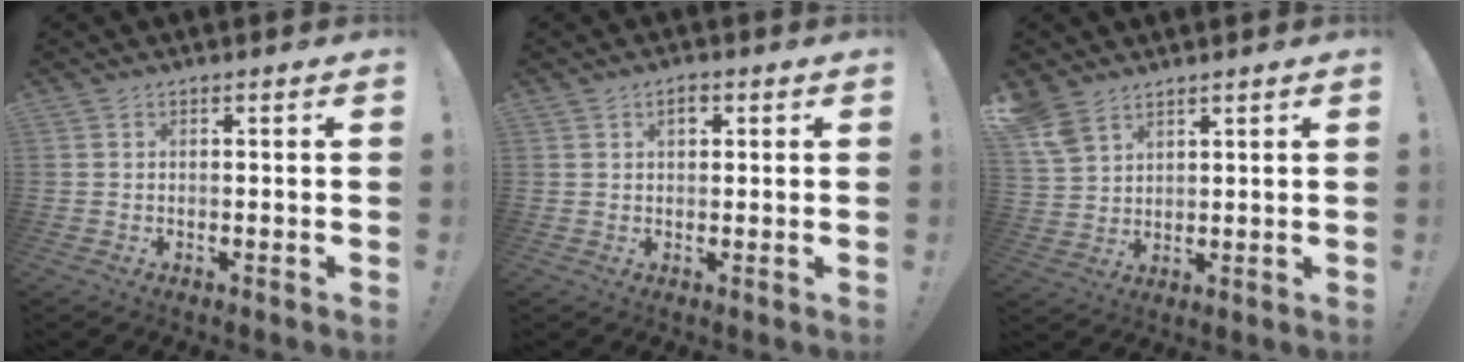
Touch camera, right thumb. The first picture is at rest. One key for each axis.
{"total": 2.9, "fx": 1.1, "fy": 1.8, "fz": 2.0, "tx": -0.023, "ty": 0.000, "tz": 0.015}
{"total": 7.0, "fx": 5.0, "fy": 3.9, "fz": 3.0, "tx": -0.060, "ty": -0.020, "tz": 0.102}